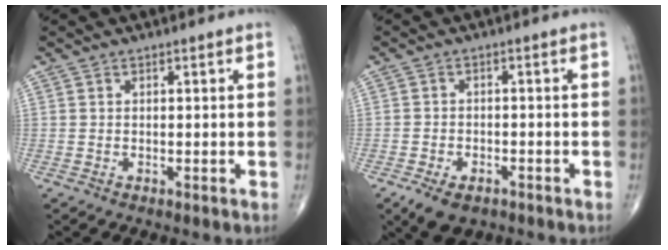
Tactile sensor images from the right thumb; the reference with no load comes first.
{"total": 6.3, "force": [-3.8, 3.5, 3.6], "torque": [-0.060, 0.008, -0.060]}